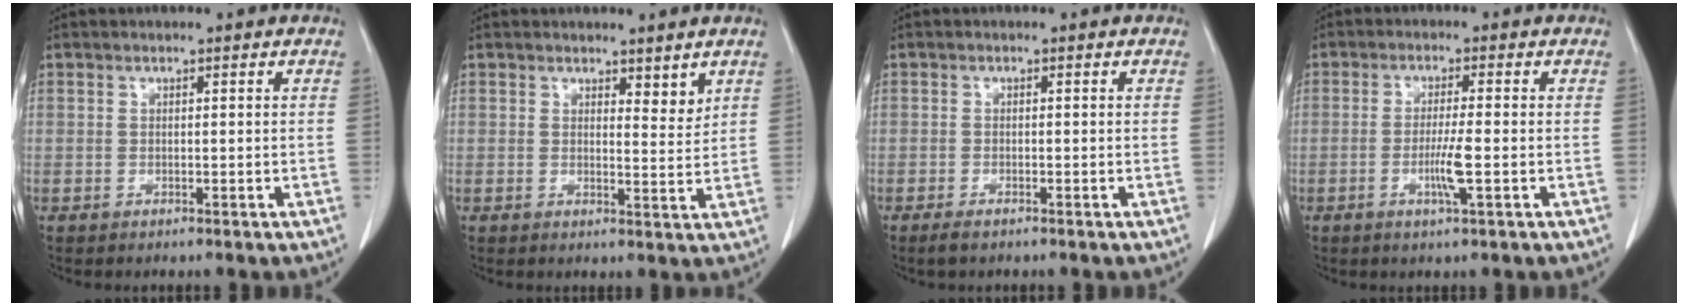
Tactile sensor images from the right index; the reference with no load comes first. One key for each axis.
{"total": 2.9, "fx": 2.2, "fy": 1.0, "fz": 1.6, "tx": -0.018, "ty": -0.014, "tz": 0.034}
{"total": 1.6, "fx": -1.2, "fy": 0.3, "fz": 1.0, "tx": -0.022, "ty": -0.004, "tz": -0.021}
{"total": 4.3, "fx": -1.2, "fy": -0.2, "fz": 4.2, "tx": -0.079, "ty": -0.008, "tz": -0.023}